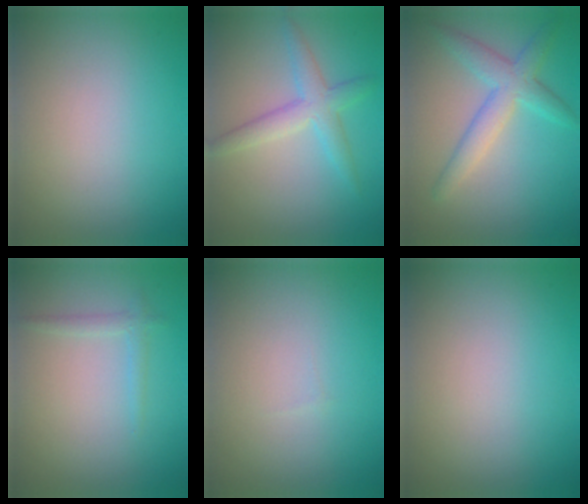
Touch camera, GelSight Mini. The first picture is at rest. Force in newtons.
{"total": 3.2, "press": 3.2, "slide": 0.1}
{"total": 3.8, "press": 3.8, "slide": 0.1}
{"total": 1.1, "press": 1.1, "slide": 0.1}
{"total": 0.0}
{"total": 0.0}